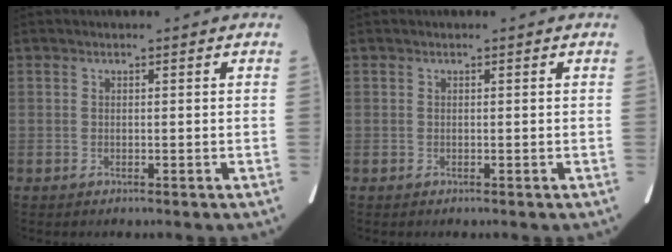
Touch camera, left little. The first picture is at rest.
{"total": 0.0}